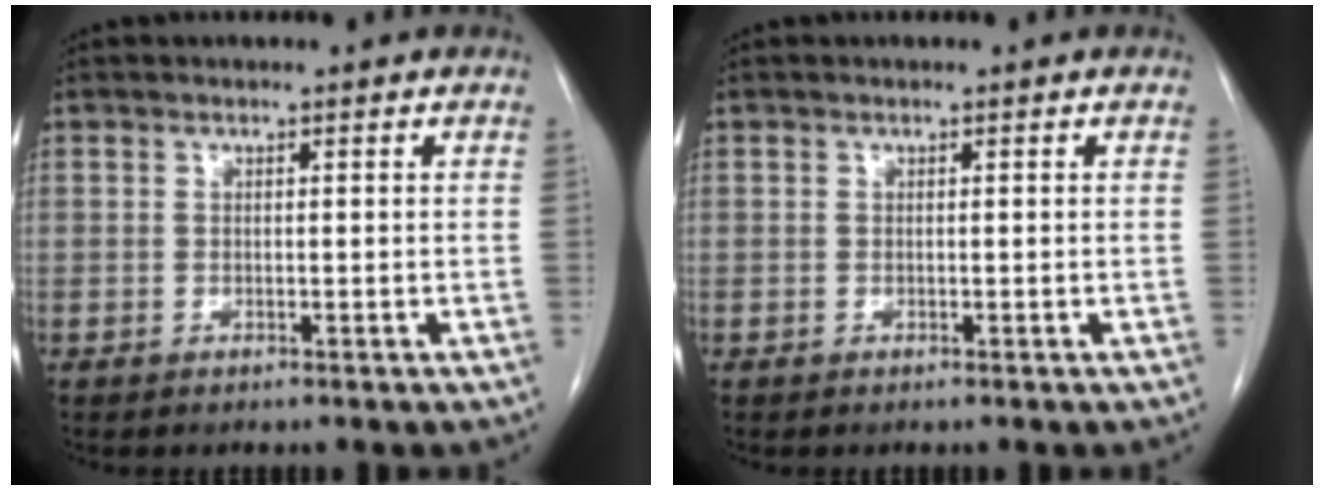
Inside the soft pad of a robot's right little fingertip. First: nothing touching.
{"total": 0.0}